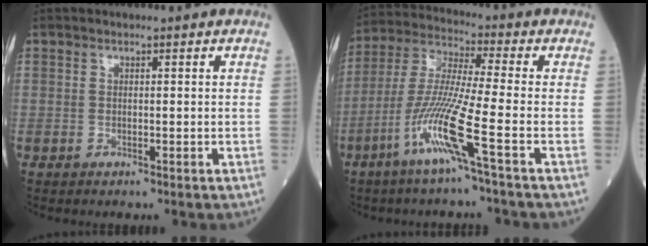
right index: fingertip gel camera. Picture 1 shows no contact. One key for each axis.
{"total": 11.4, "fx": -5.3, "fy": -1.4, "fz": 10.0, "tx": -0.208, "ty": -0.013, "tz": -0.111}